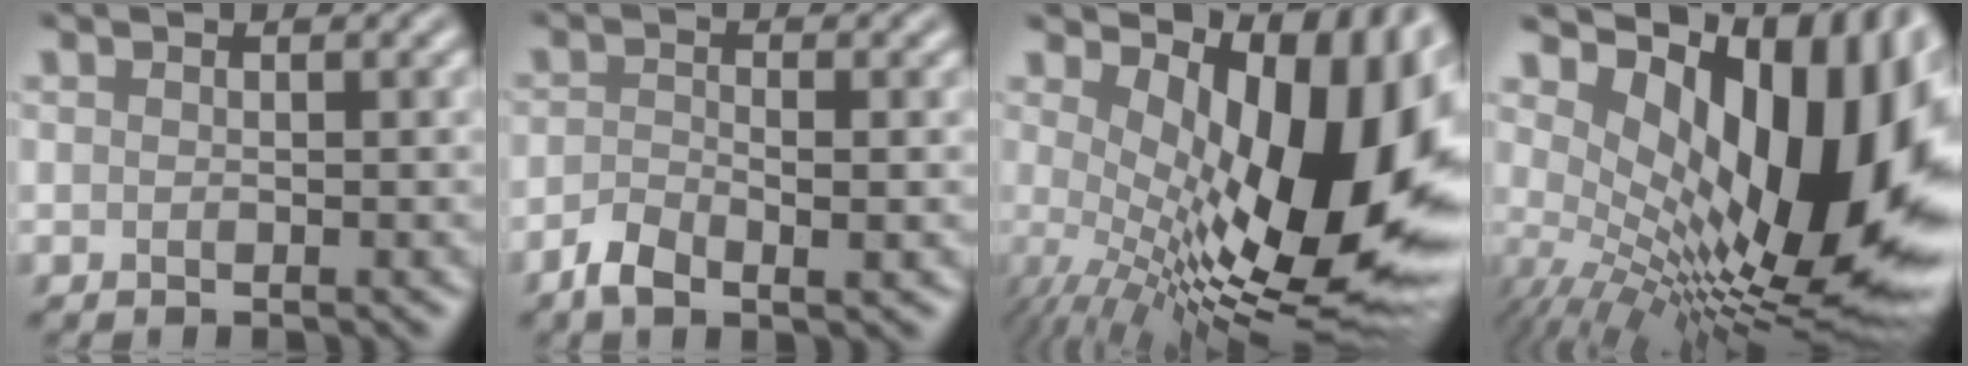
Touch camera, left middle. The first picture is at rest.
{"total": 2.7, "force": [-1.6, 1.0, 1.9], "torque": [-0.042, -0.009, -0.031]}
{"total": 16.0, "force": [1.3, 7.2, 14.2], "torque": [-0.179, -0.012, 0.031]}
{"total": 17.2, "force": [2.6, 8.4, 14.7], "torque": [-0.206, 0.004, 0.042]}